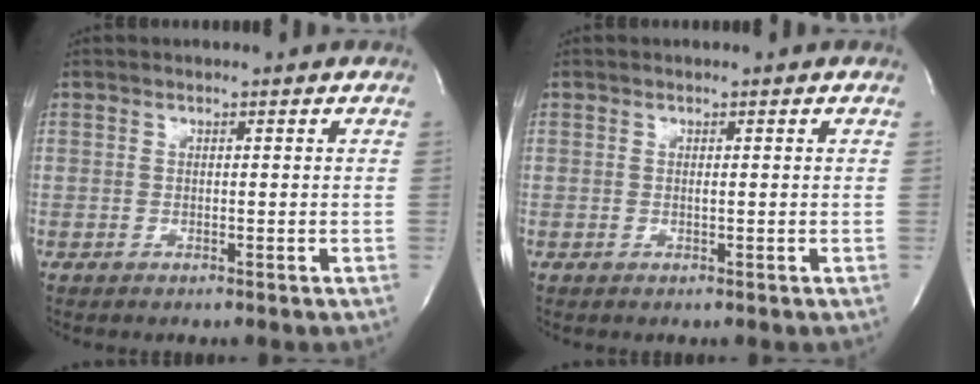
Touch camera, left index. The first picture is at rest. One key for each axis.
{"total": 0.0}